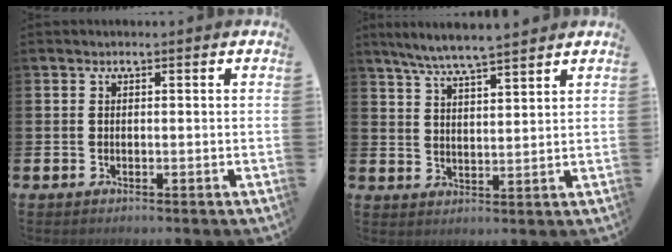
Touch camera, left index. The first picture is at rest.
{"total": 6.1, "force": [5.8, -0.1, 1.9], "torque": [-0.059, -0.023, 0.104]}